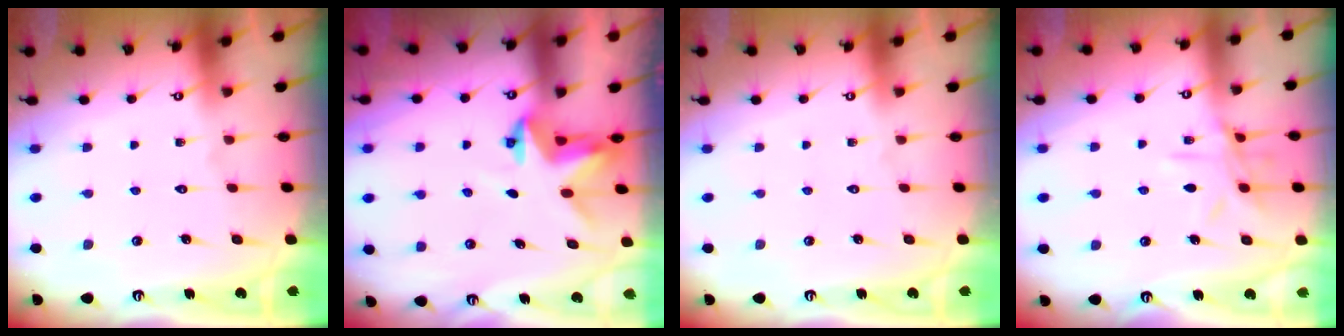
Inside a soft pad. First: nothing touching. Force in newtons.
{"total": 3.2, "press": 3.2, "slide": 0.2}
{"total": 0.0}
{"total": 9.3, "press": 9.3, "slide": 0.7}